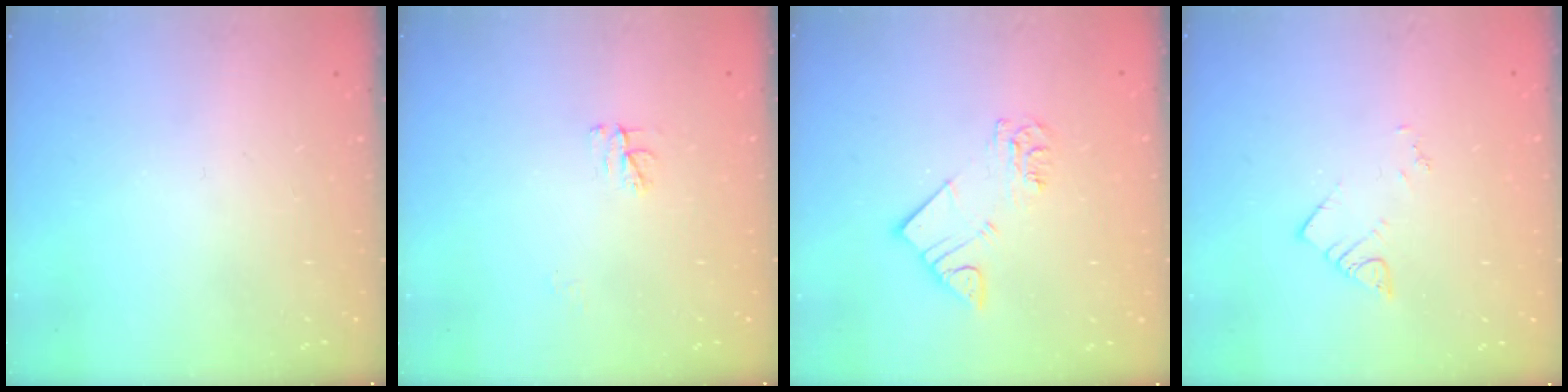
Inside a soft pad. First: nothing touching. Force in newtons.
{"total": 3.9, "press": 3.9, "slide": 0.2}
{"total": 5.9, "press": 5.9, "slide": 0.4}
{"total": 3.6, "press": 3.6, "slide": 0.1}